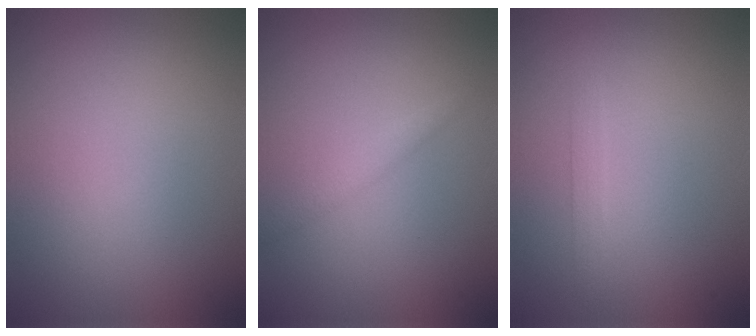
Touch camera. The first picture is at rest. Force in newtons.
{"total": 1.1, "press": 1.1, "slide": 0.0}
{"total": 1.1, "press": 1.1, "slide": 0.1}